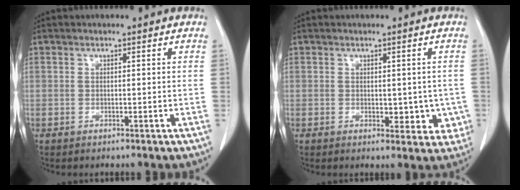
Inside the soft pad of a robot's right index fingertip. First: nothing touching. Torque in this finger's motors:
{"motor_torque": [0.20, 0.12, 0.11, 0.03]}